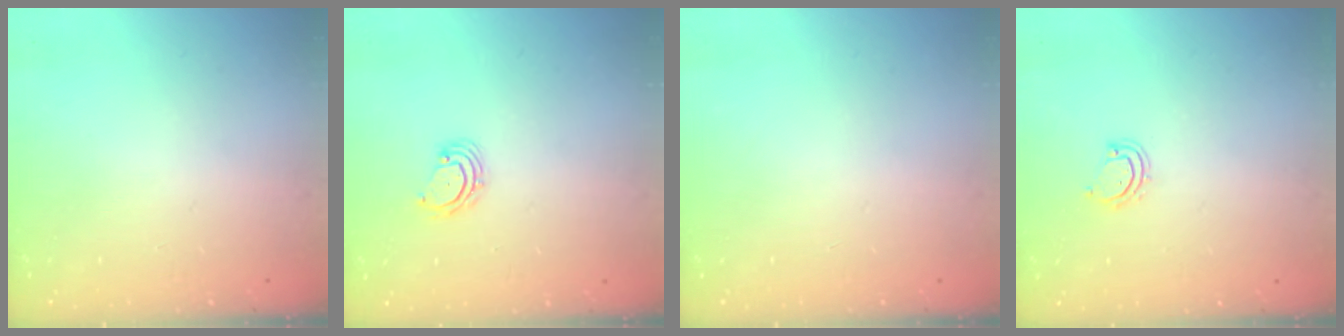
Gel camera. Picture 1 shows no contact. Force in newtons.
{"total": 4.2, "press": 4.2, "slide": 0.5}
{"total": 0.0}
{"total": 4.9, "press": 4.9, "slide": 0.3}